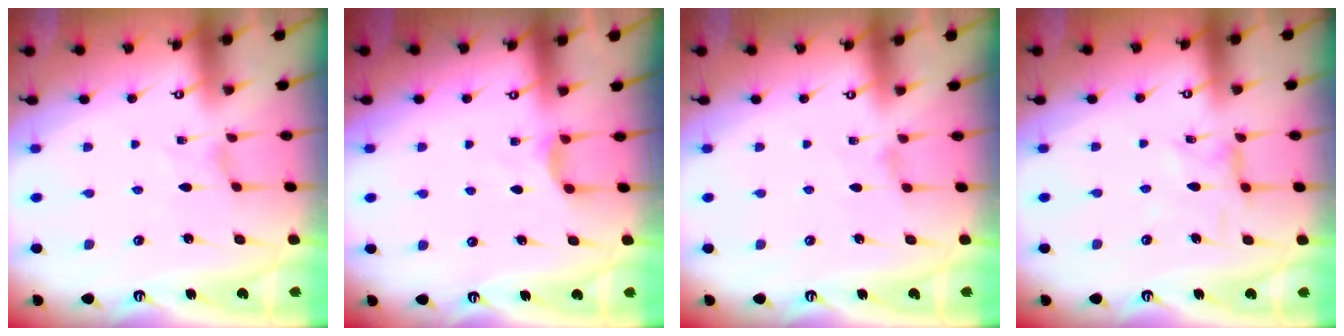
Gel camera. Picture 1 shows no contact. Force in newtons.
{"total": 2.6, "press": 2.5, "slide": 0.4}
{"total": 1.2, "press": 1.1, "slide": 0.3}
{"total": 1.7, "press": 1.6, "slide": 0.2}